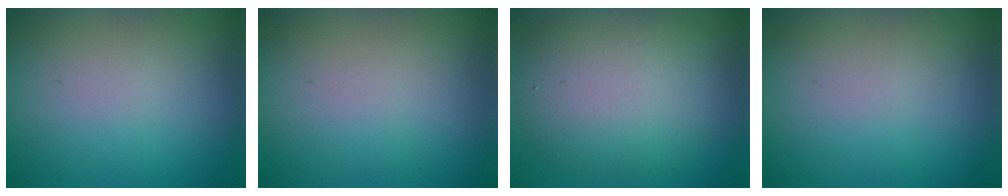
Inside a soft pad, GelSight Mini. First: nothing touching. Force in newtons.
{"total": 0.0}
{"total": 6.5, "press": 6.5, "slide": 0.5}
{"total": 0.0}